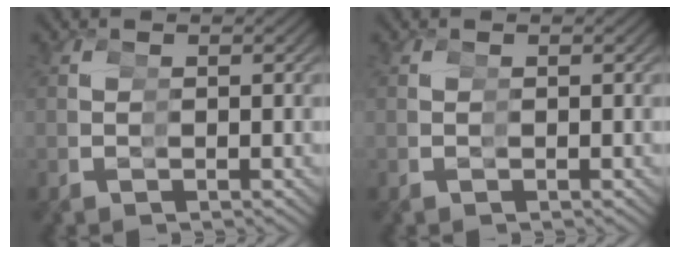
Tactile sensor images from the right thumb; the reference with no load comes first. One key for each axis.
{"total": 0.0}